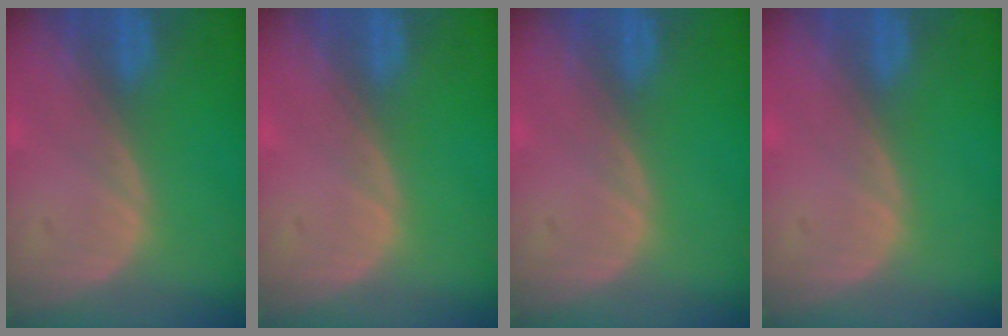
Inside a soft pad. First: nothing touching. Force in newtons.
{"total": 0.0}
{"total": 0.0}
{"total": 0.0}